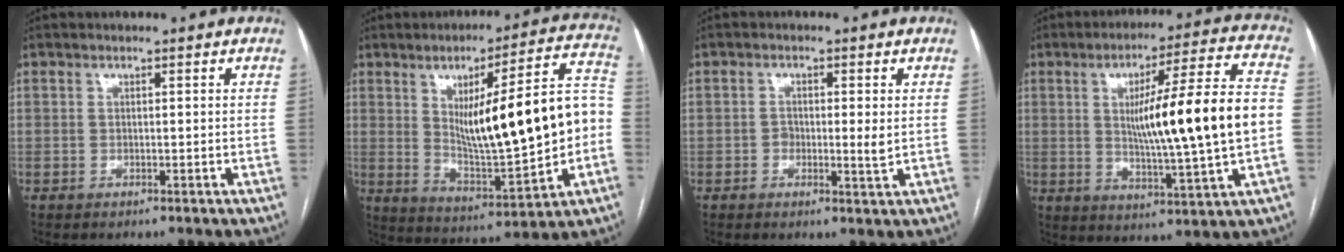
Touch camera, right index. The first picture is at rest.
{"total": 20.1, "force": [0.4, 3.3, 19.8], "torque": [-0.302, 0.020, 0.019]}
{"total": 3.1, "force": [-0.2, 1.1, 2.9], "torque": [-0.043, -0.001, -0.003]}
{"total": 18.2, "force": [0.2, 0.4, 18.2], "torque": [-0.283, 0.007, 0.001]}